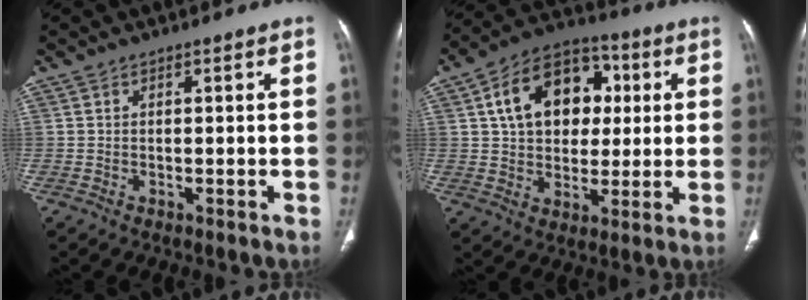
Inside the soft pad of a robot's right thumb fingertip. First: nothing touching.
{"total": 17.0, "force": [4.0, 12.3, 11.0], "torque": [-0.146, 0.013, 0.062]}